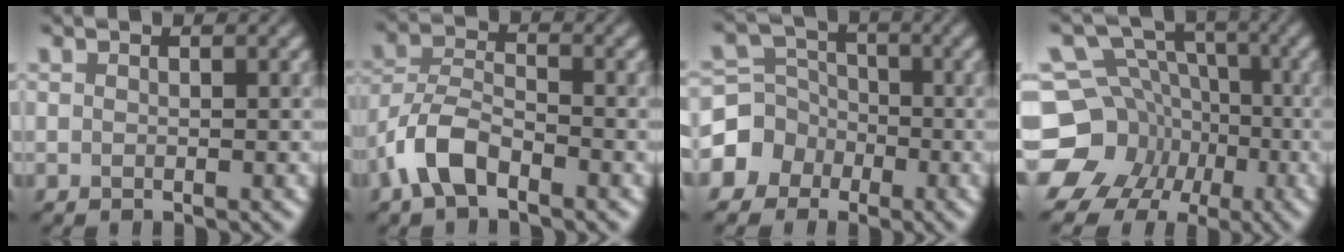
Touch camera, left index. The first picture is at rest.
{"total": 4.8, "force": [-2.9, 2.3, 3.1], "torque": [-0.061, 0.009, -0.068]}
{"total": 4.0, "force": [-1.7, 3.6, 0.4], "torque": [0.006, 0.012, -0.053]}
{"total": 11.5, "force": [-4.8, 10.1, 2.9], "torque": [-0.069, -0.007, -0.088]}